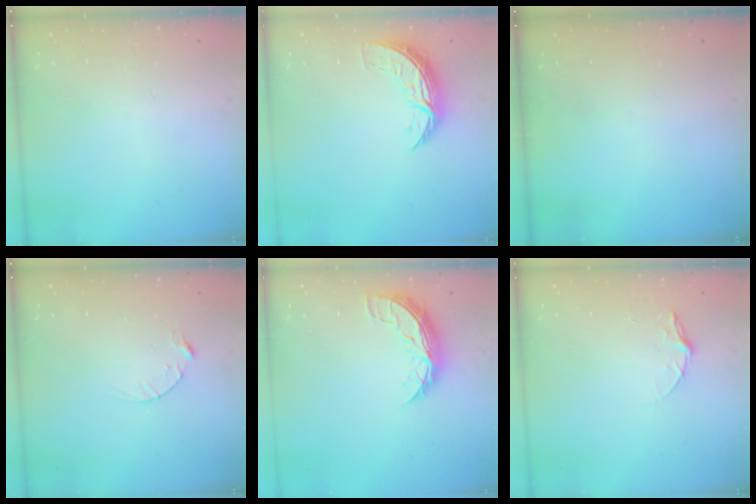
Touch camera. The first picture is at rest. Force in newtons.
{"total": 7.1, "press": 7.0, "slide": 0.4}
{"total": 0.0}
{"total": 2.8, "press": 2.8, "slide": 0.4}
{"total": 7.9, "press": 7.9, "slide": 0.6}
{"total": 4.6, "press": 4.6, "slide": 0.4}